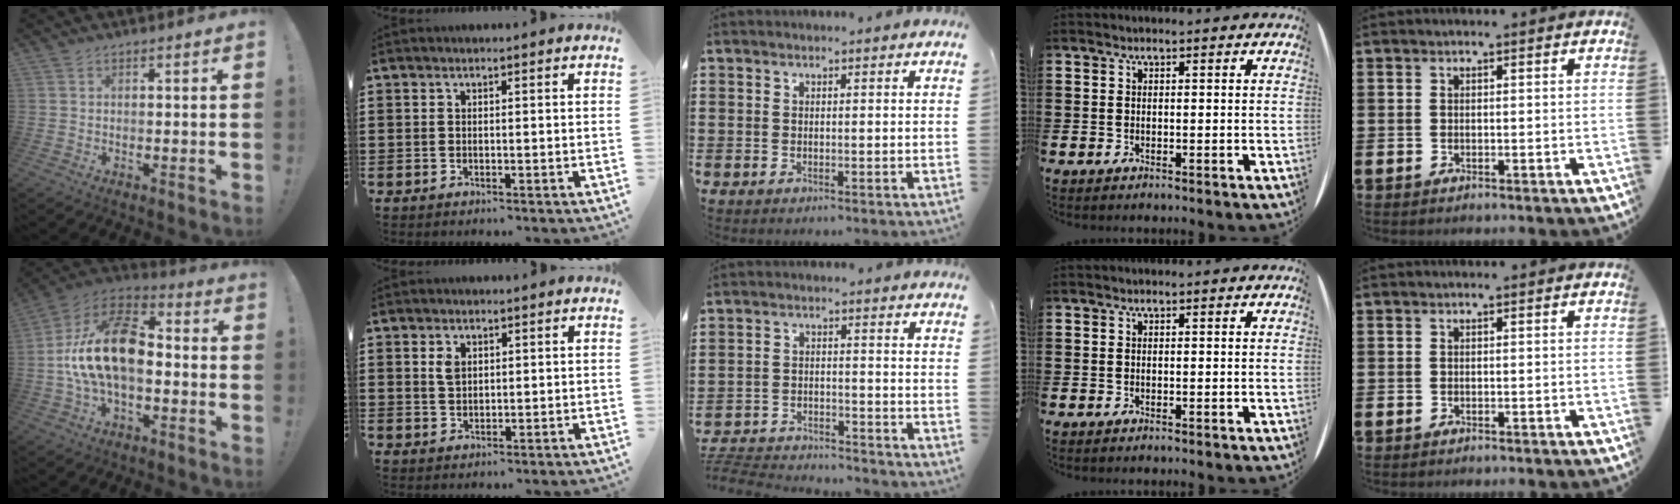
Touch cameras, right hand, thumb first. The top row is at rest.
{"thumb": {"total": 19.7, "force": [-0.8, 11.8, 15.8], "torque": [-0.290, 0.021, -0.008]}, "index": {"total": 2.2, "force": [0.9, 1.3, 1.4], "torque": [-0.033, 0.002, 0.017]}, "middle": {"total": 4.7, "force": [-4.7, 0.3, 0.6], "torque": [-0.027, -0.003, -0.100]}}